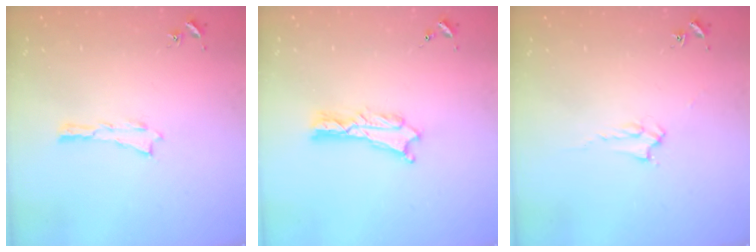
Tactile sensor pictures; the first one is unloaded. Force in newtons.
{"total": 1.8, "press": 1.7, "slide": 0.2}
{"total": 2.0, "press": 2.0, "slide": 0.2}